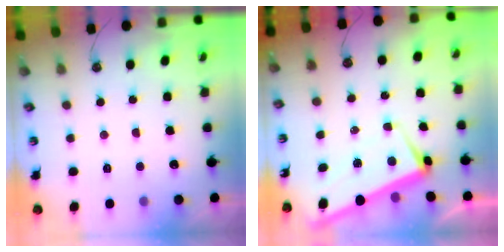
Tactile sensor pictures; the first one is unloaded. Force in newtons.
{"total": 1.2, "press": 1.1, "slide": 0.5}